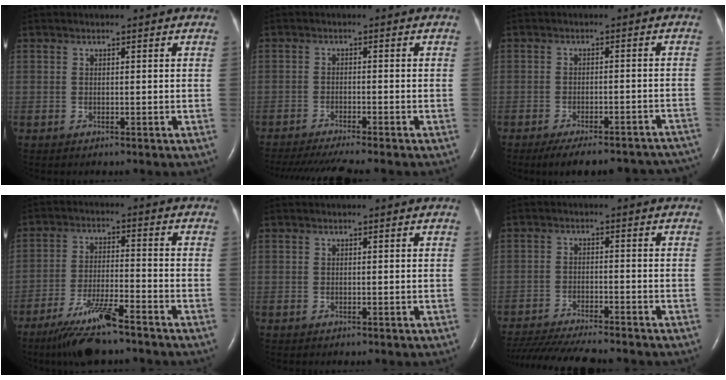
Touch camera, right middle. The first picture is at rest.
{"total": 10.5, "force": [-9.2, -0.4, 5.0], "torque": [-0.066, -0.022, -0.144]}
{"total": 18.4, "force": [-16.5, 4.5, 6.9], "torque": [-0.068, 0.009, -0.196]}
{"total": 9.8, "force": [-7.3, 0.9, 6.5], "torque": [-0.127, -0.027, -0.132]}
{"total": 0.0}
{"total": 14.0, "force": [-12.6, 0.9, 6.1], "torque": [-0.103, -0.028, -0.193]}